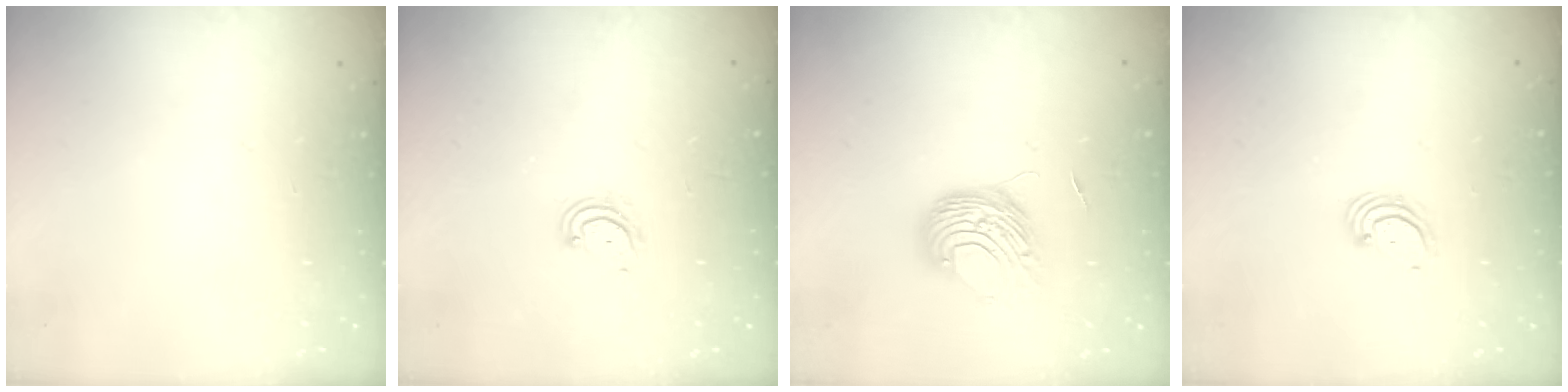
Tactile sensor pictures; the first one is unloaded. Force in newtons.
{"total": 4.0, "press": 4.0, "slide": 0.3}
{"total": 9.2, "press": 9.2, "slide": 0.5}
{"total": 2.7, "press": 2.7, "slide": 0.3}